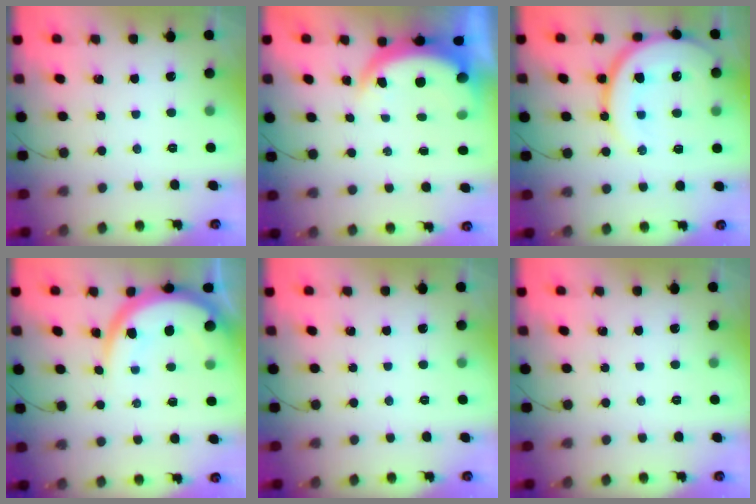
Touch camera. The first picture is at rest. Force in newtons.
{"total": 6.4, "press": 6.3, "slide": 0.9}
{"total": 16.8, "press": 16.7, "slide": 1.7}
{"total": 11.0, "press": 11.0, "slide": 1.1}
{"total": 0.0}
{"total": 0.0}